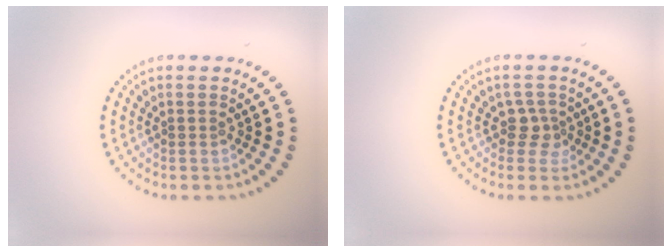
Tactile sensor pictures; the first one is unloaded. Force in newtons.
{"total": 1.9, "press": 1.3, "slide": 1.3}